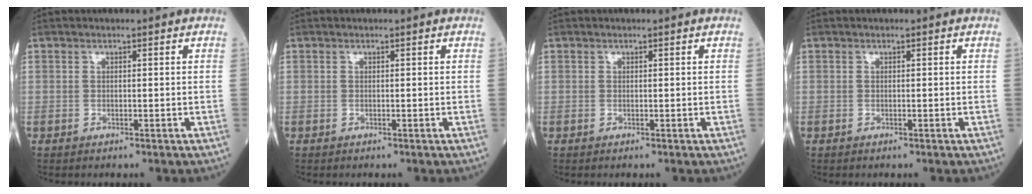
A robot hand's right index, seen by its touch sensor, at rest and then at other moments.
{"total": 0.0}
{"total": 0.0}
{"total": 0.0}